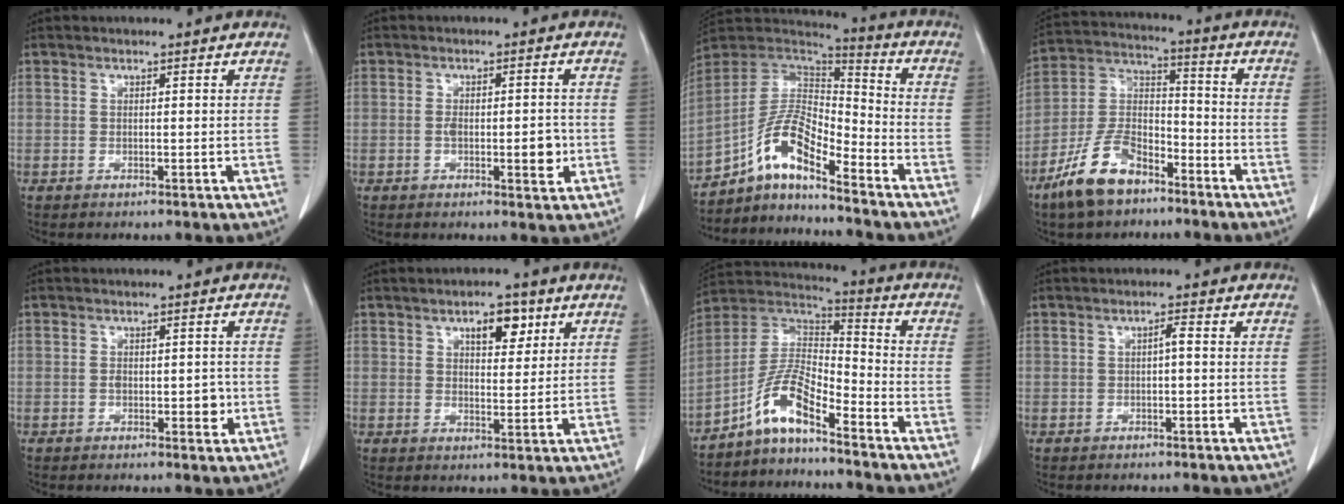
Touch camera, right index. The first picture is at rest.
{"total": 5.0, "force": [-1.0, 1.7, 4.6], "torque": [-0.069, 0.000, -0.010]}
{"total": 11.3, "force": [-7.7, 2.6, 7.9], "torque": [-0.158, 0.028, -0.141]}
{"total": 12.4, "force": [-8.3, 5.7, 7.2], "torque": [-0.154, 0.006, -0.163]}
{"total": 3.1, "force": [-0.7, 1.6, 2.6], "torque": [-0.032, 0.004, -0.004]}
{"total": 5.2, "force": [2.7, 2.3, 3.8], "torque": [-0.058, 0.003, 0.042]}
{"total": 9.1, "force": [-6.4, 2.1, 6.2], "torque": [-0.133, 0.025, -0.125]}
{"total": 1.2, "force": [-0.1, 0.2, 1.2], "torque": [-0.019, 0.004, -0.002]}